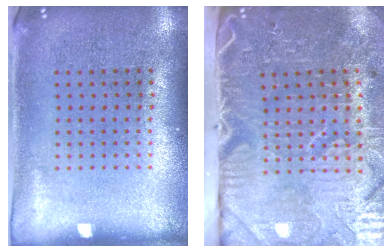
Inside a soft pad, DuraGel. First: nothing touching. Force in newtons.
{"total": 5.3, "press": 4.3, "slide": 3.0}